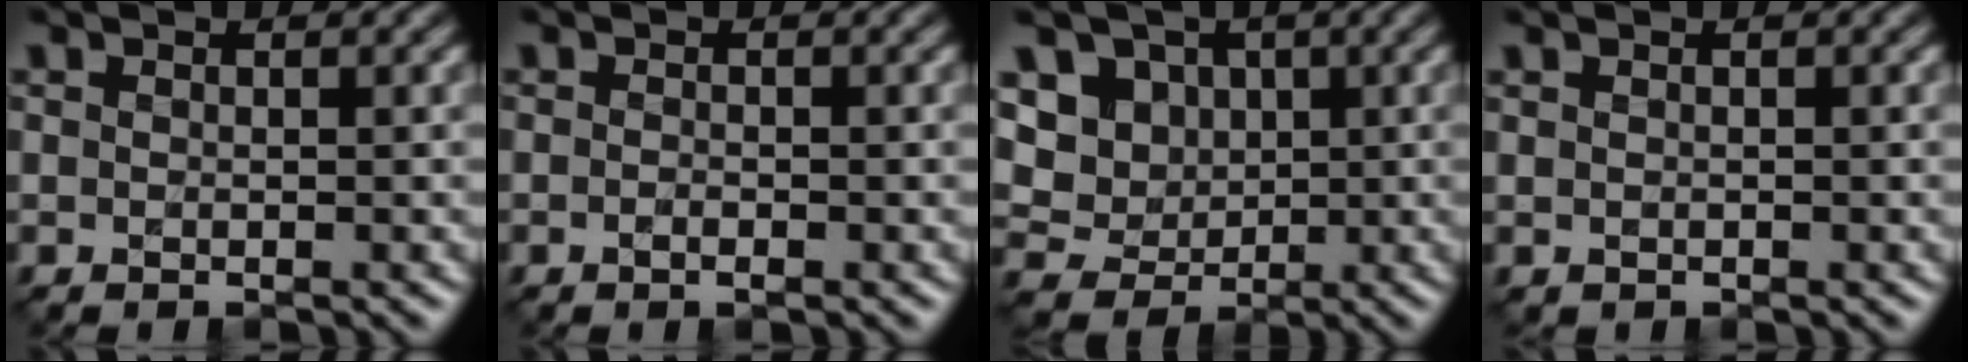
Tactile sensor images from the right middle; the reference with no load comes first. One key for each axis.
{"total": 0.8, "fx": -0.4, "fy": 0.2, "fz": 0.7, "tx": -0.013, "ty": -0.002, "tz": -0.006}
{"total": 8.1, "fx": 2.1, "fy": 7.1, "fz": 3.3, "tx": -0.057, "ty": 0.016, "tz": 0.024}
{"total": 0.0}